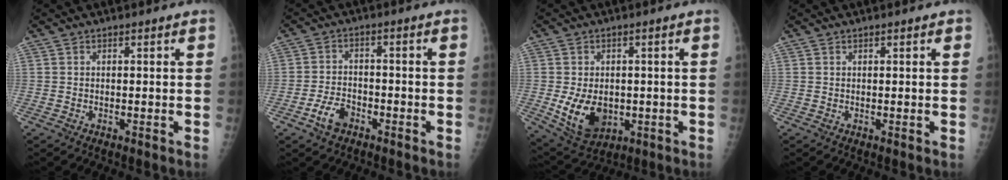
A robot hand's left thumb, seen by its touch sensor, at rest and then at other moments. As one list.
[{"total": 5.0, "force": [-3.0, 3.0, 2.7], "torque": [-0.046, 0.021, -0.053]}, {"total": 9.5, "force": [-1.4, 6.7, 6.6], "torque": [-0.096, -0.008, -0.004]}, {"total": 0.6, "force": [0.4, 0.2, 0.4], "torque": [-0.006, -0.001, 0.004]}]